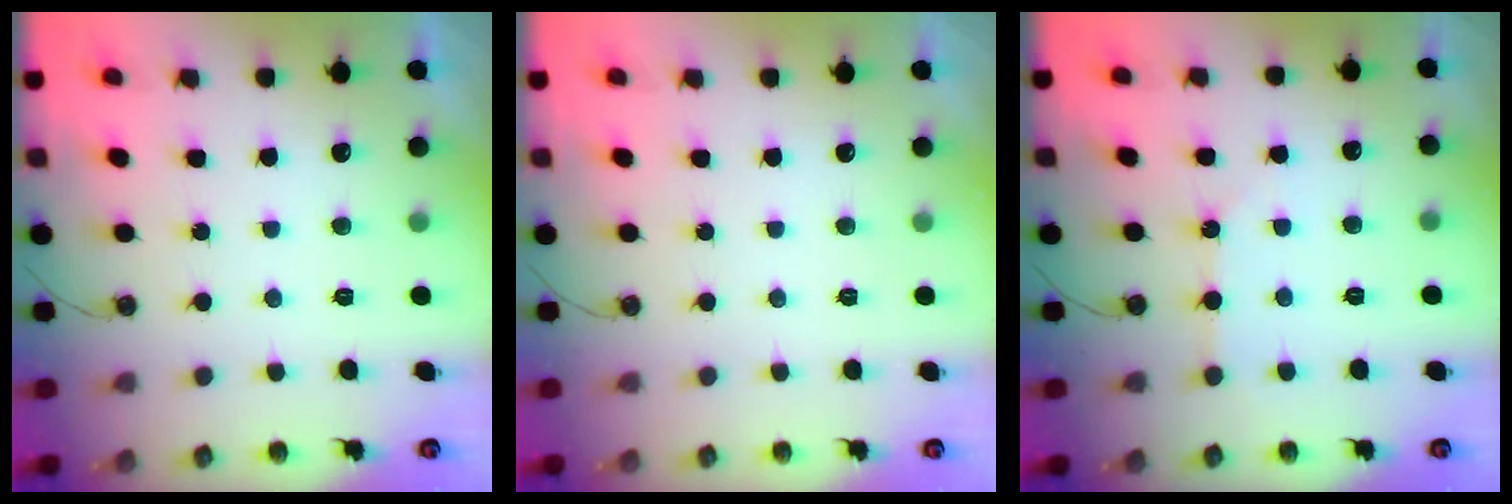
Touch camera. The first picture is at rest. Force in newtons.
{"total": 0.0}
{"total": 5.5, "press": 5.5, "slide": 0.8}